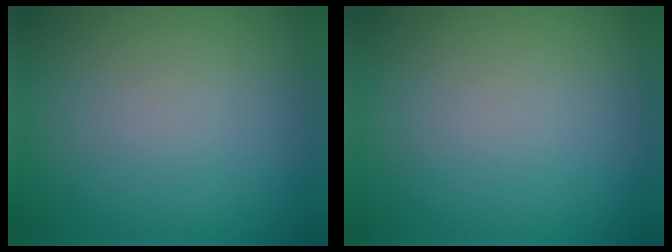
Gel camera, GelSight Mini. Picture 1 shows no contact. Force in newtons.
{"total": 0.0}